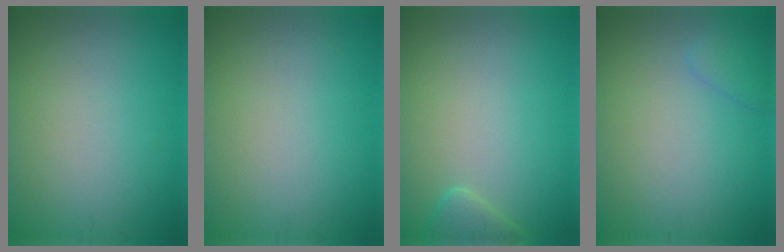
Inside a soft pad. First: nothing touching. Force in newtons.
{"total": 0.0}
{"total": 1.8, "press": 1.8, "slide": 0.2}
{"total": 1.3, "press": 1.3, "slide": 0.1}